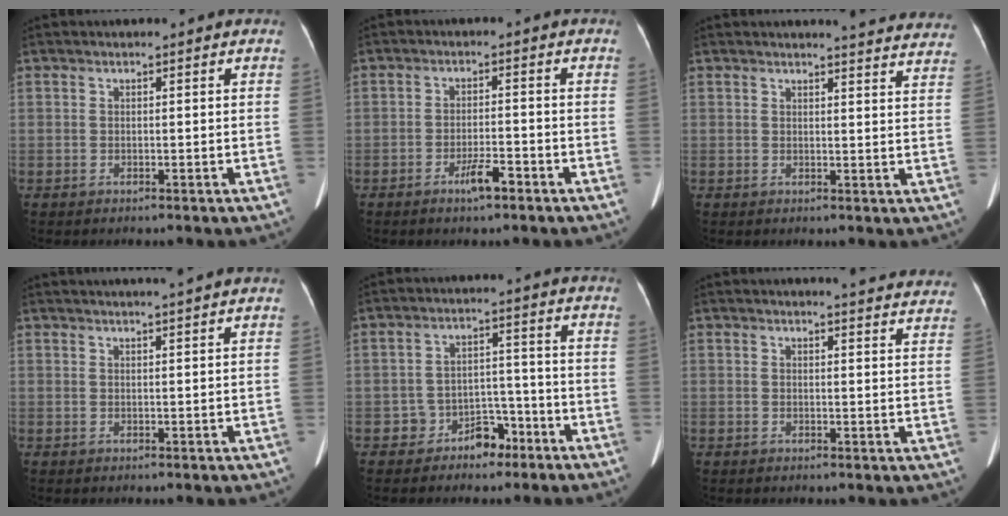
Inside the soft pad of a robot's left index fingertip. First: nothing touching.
{"total": 3.6, "force": [-2.5, 0.6, 2.6], "torque": [-0.049, -0.005, -0.042]}
{"total": 13.1, "force": [12.7, 0.9, 2.9], "torque": [-0.013, -0.066, 0.112]}
{"total": 4.7, "force": [4.2, -0.9, 2.1], "torque": [-0.024, 0.014, 0.051]}
{"total": 5.0, "force": [-3.6, 3.3, 1.4], "torque": [-0.017, 0.017, -0.051]}
{"total": 11.9, "force": [11.5, 0.9, 2.9], "torque": [-0.015, -0.048, 0.102]}